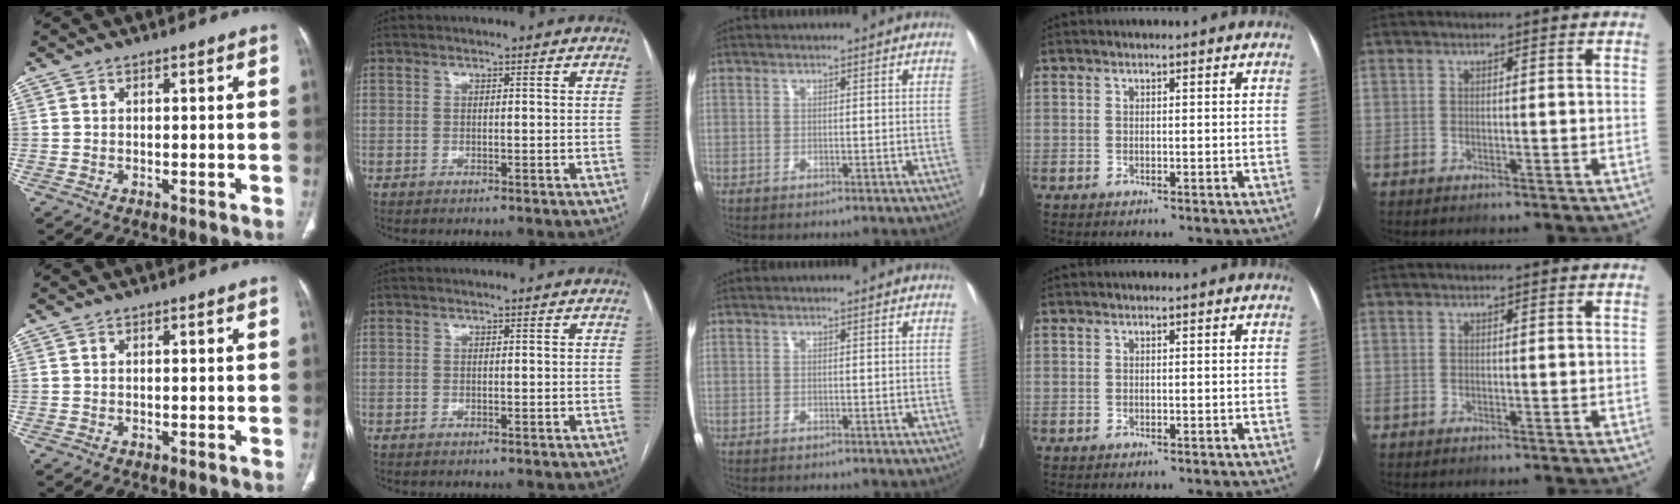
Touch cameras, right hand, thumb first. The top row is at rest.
{}